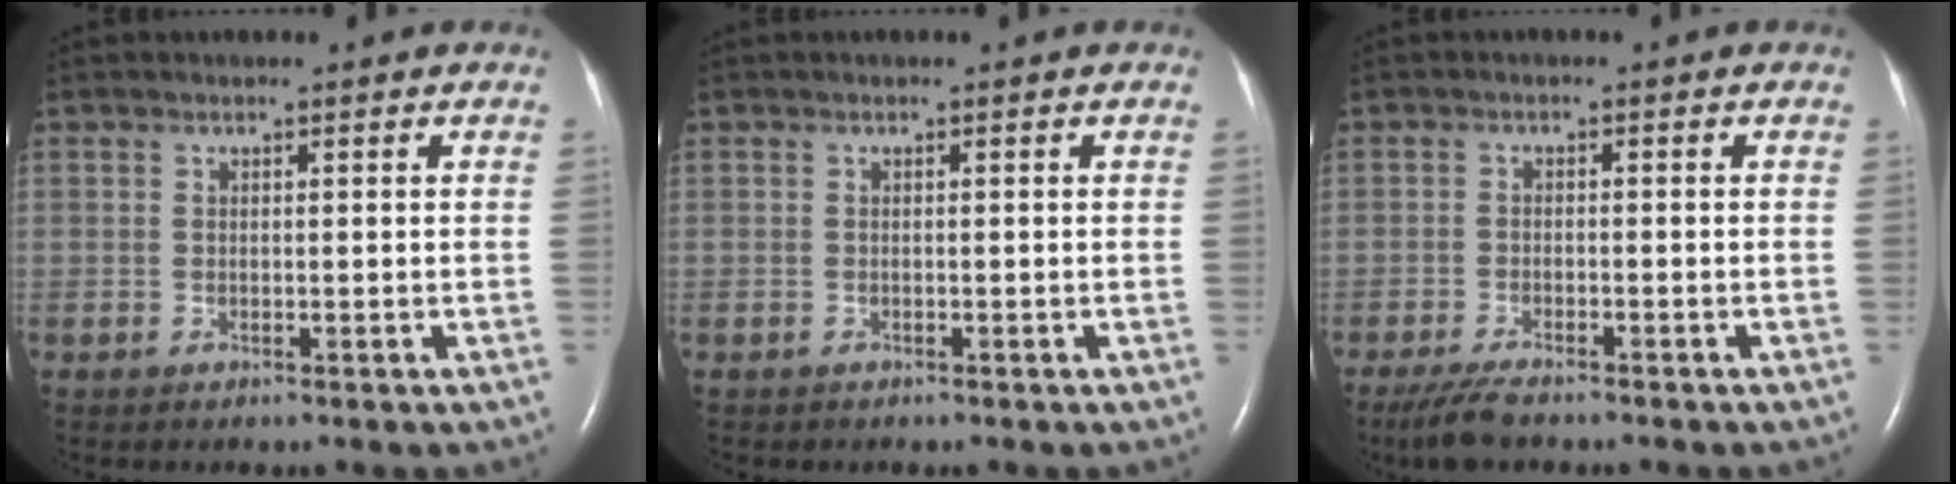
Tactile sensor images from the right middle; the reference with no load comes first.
{"total": 0.0}
{"total": 4.6, "force": [-3.7, 0.8, 2.6], "torque": [-0.057, -0.013, -0.065]}